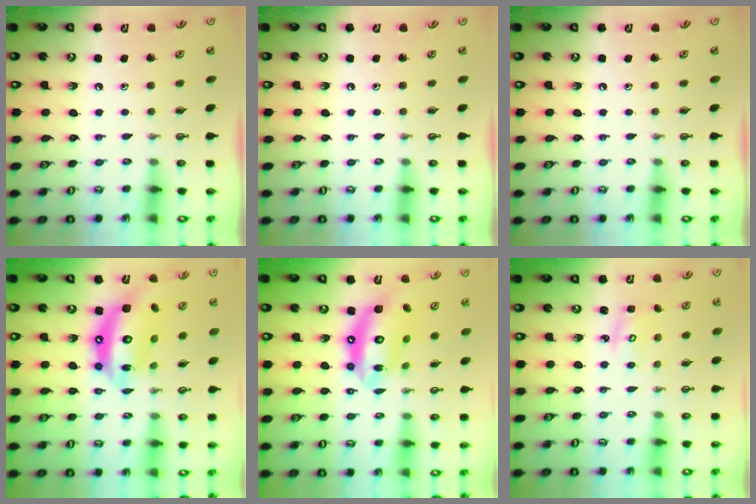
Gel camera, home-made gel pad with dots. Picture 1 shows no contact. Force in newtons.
{"total": 0.0}
{"total": 0.0}
{"total": 16.9, "press": 16.8, "slide": 1.9}
{"total": 16.8, "press": 16.7, "slide": 1.4}
{"total": 3.4, "press": 3.3, "slide": 0.5}